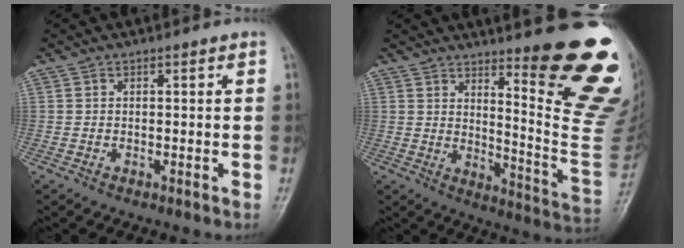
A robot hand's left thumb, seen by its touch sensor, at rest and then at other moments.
{"total": 22.3, "force": [11.8, 3.9, 18.5], "torque": [-0.195, -0.087, 0.168]}